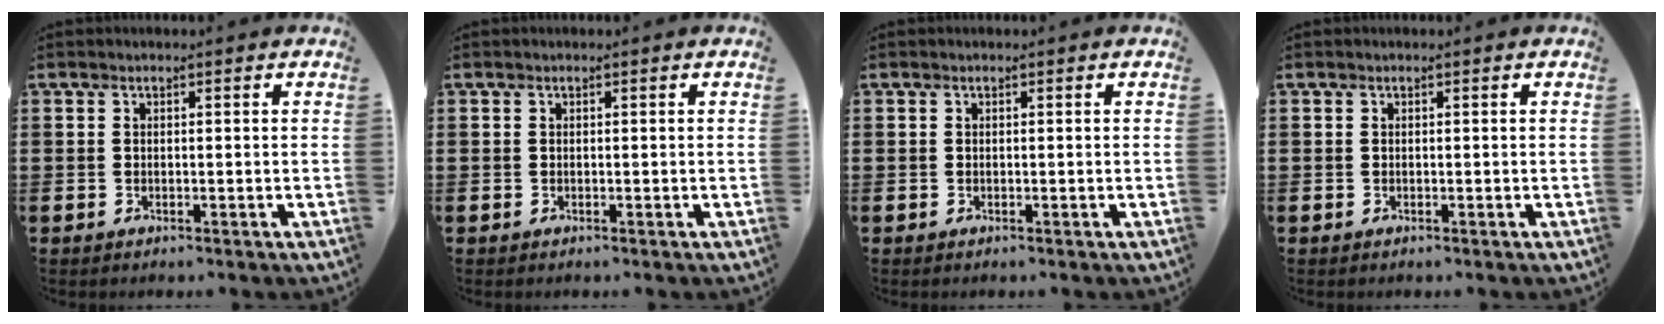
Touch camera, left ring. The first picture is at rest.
{"total": 0.0}
{"total": 0.0}
{"total": 0.0}